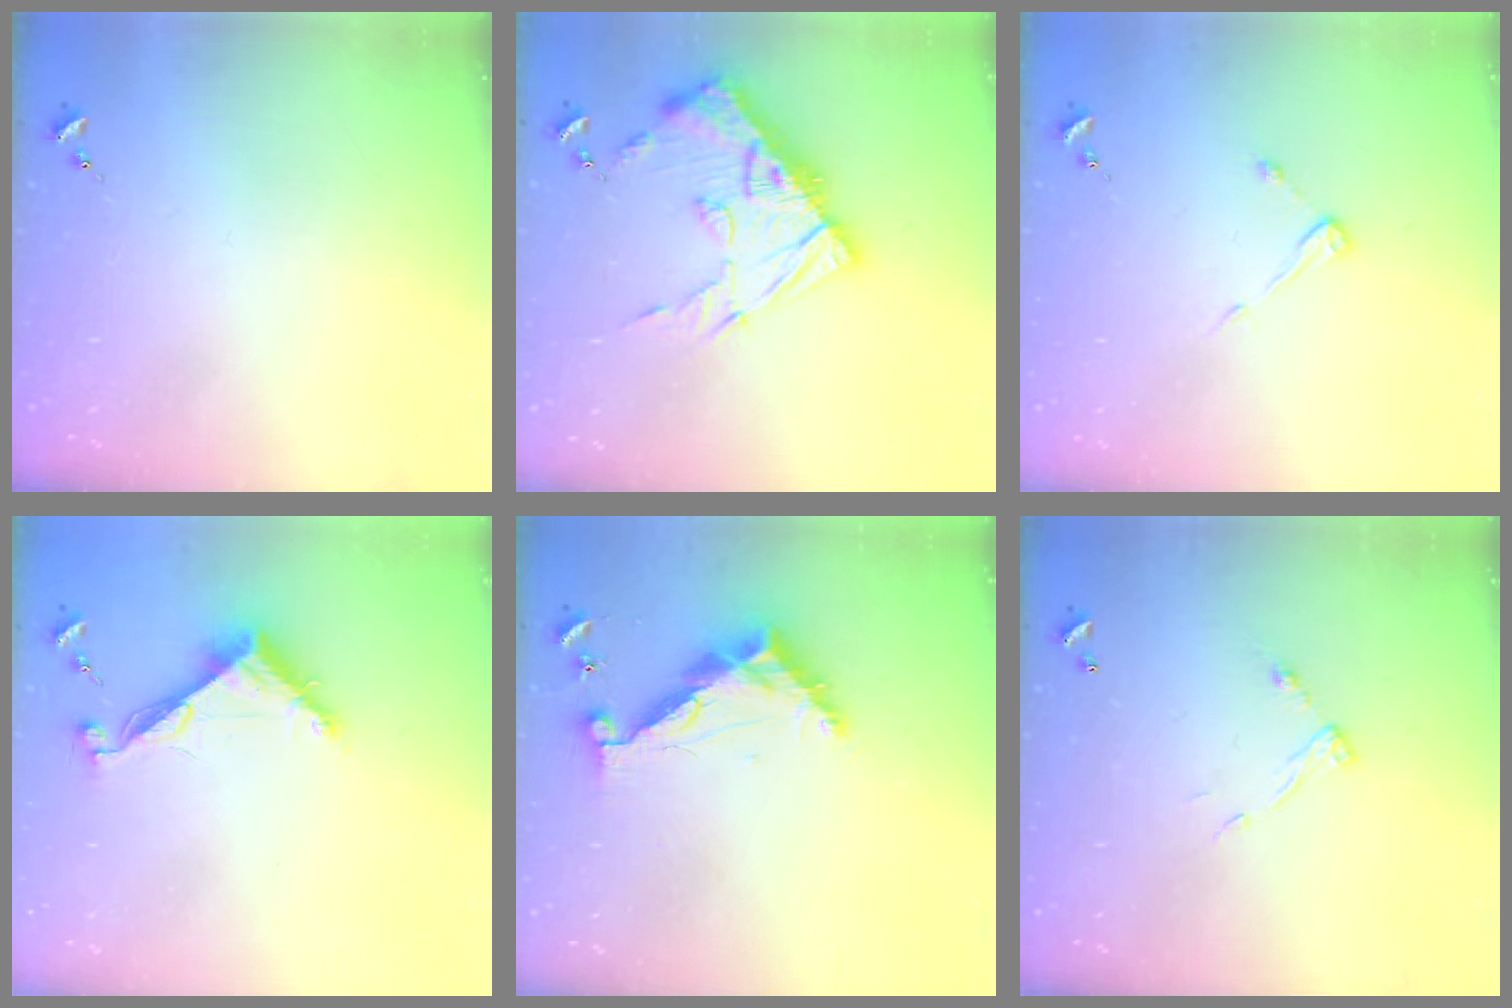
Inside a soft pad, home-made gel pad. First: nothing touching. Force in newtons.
{"total": 18.5, "press": 18.5, "slide": 1.8}
{"total": 4.2, "press": 4.2, "slide": 0.3}
{"total": 8.2, "press": 8.2, "slide": 0.2}
{"total": 9.6, "press": 9.6, "slide": 0.8}
{"total": 6.8, "press": 6.8, "slide": 0.2}